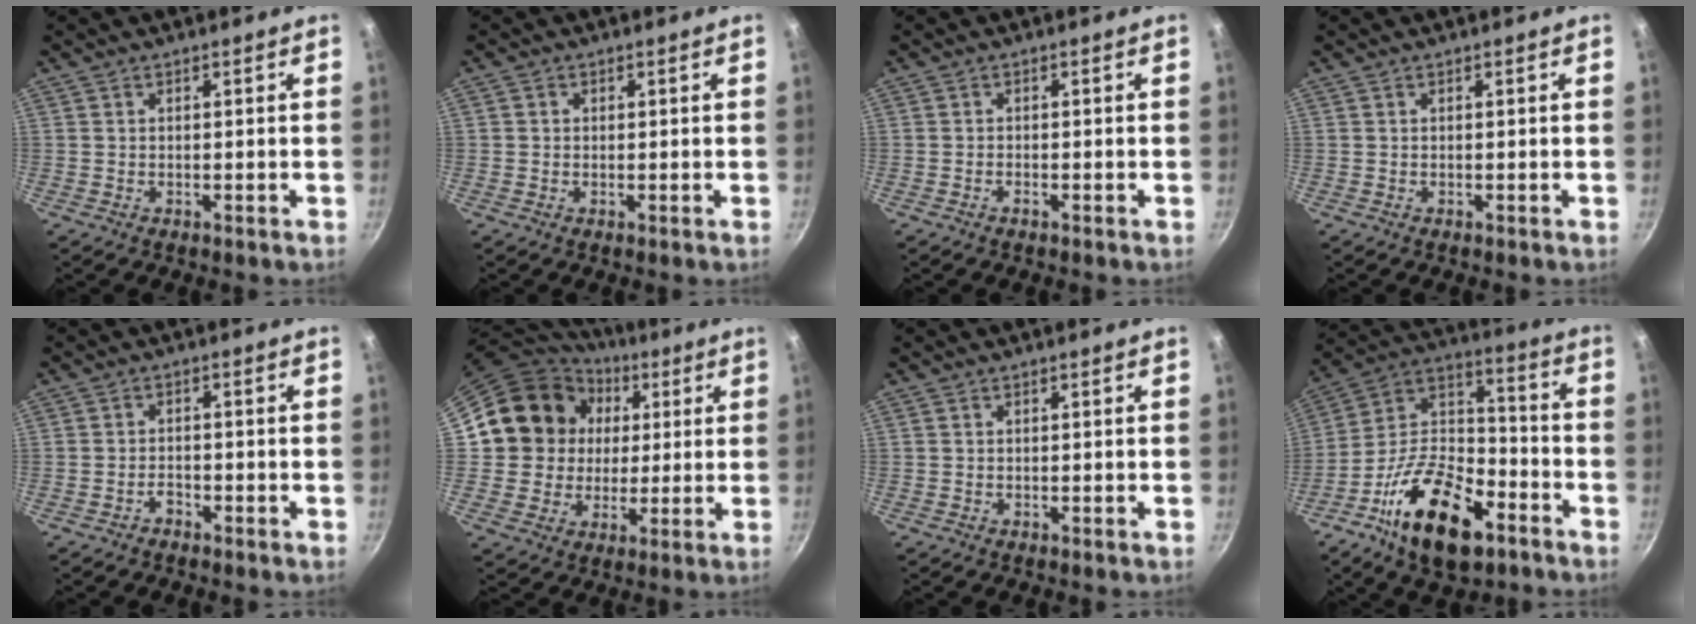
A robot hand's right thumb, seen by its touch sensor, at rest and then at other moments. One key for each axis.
{"total": 0.8, "fx": 0.0, "fy": 0.8, "fz": 0.2, "tx": 0.002, "ty": 0.001, "tz": -0.002}
{"total": 0.8, "fx": -0.6, "fy": 0.2, "fz": 0.4, "tx": -0.012, "ty": 0.004, "tz": -0.015}
{"total": 0.0}
{"total": 1.7, "fx": -1.4, "fy": 0.8, "fz": 0.5, "tx": -0.001, "ty": 0.019, "tz": -0.022}
{"total": 16.5, "fx": 3.9, "fy": 15.0, "fz": 5.5, "tx": -0.076, "ty": 0.017, "tz": 0.065}
{"total": 0.0}
{"total": 22.0, "fx": -11.2, "fy": 11.2, "fz": 15.3, "tx": -0.244, "ty": 0.066, "tz": -0.208}